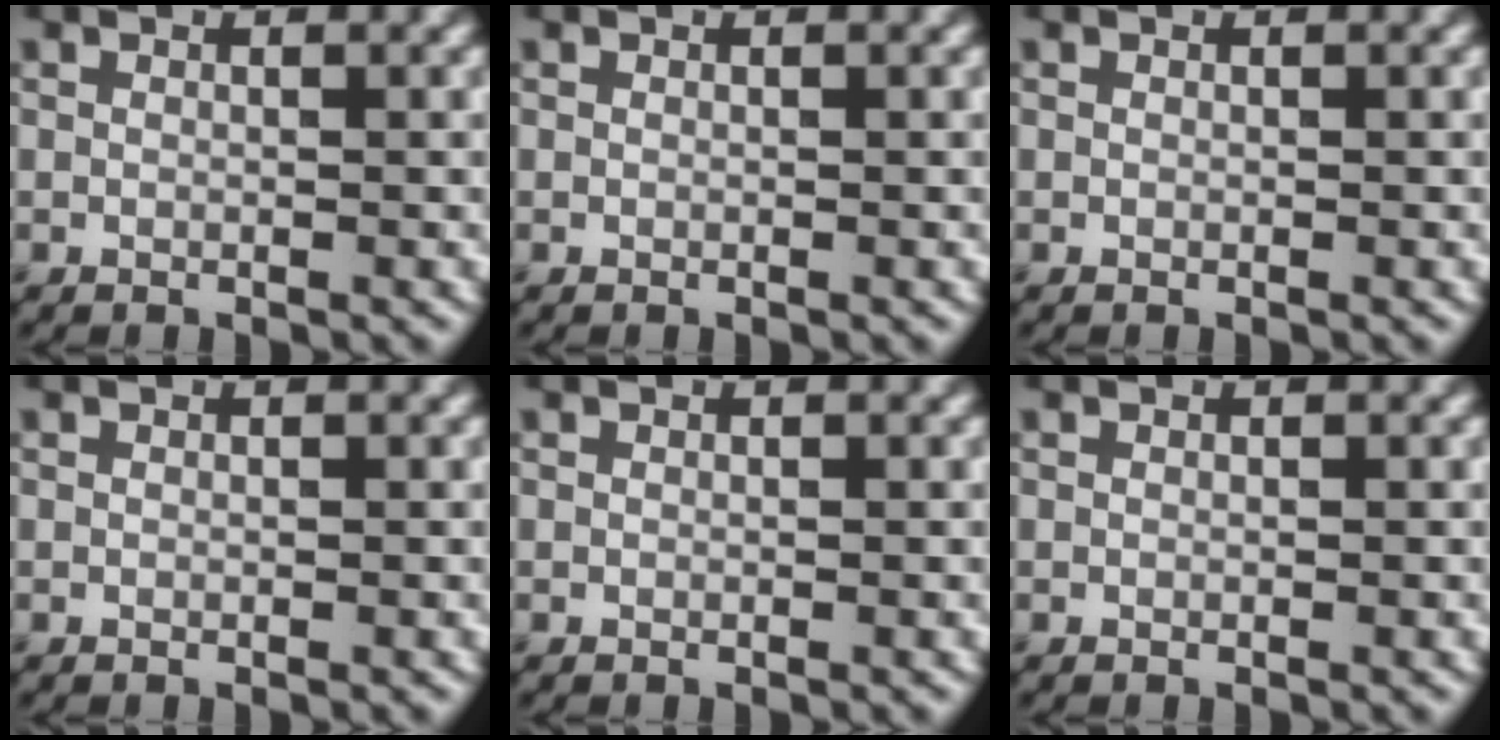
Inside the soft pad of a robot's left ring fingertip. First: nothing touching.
{"total": 0.0}
{"total": 0.0}
{"total": 0.0}
{"total": 0.0}
{"total": 0.0}